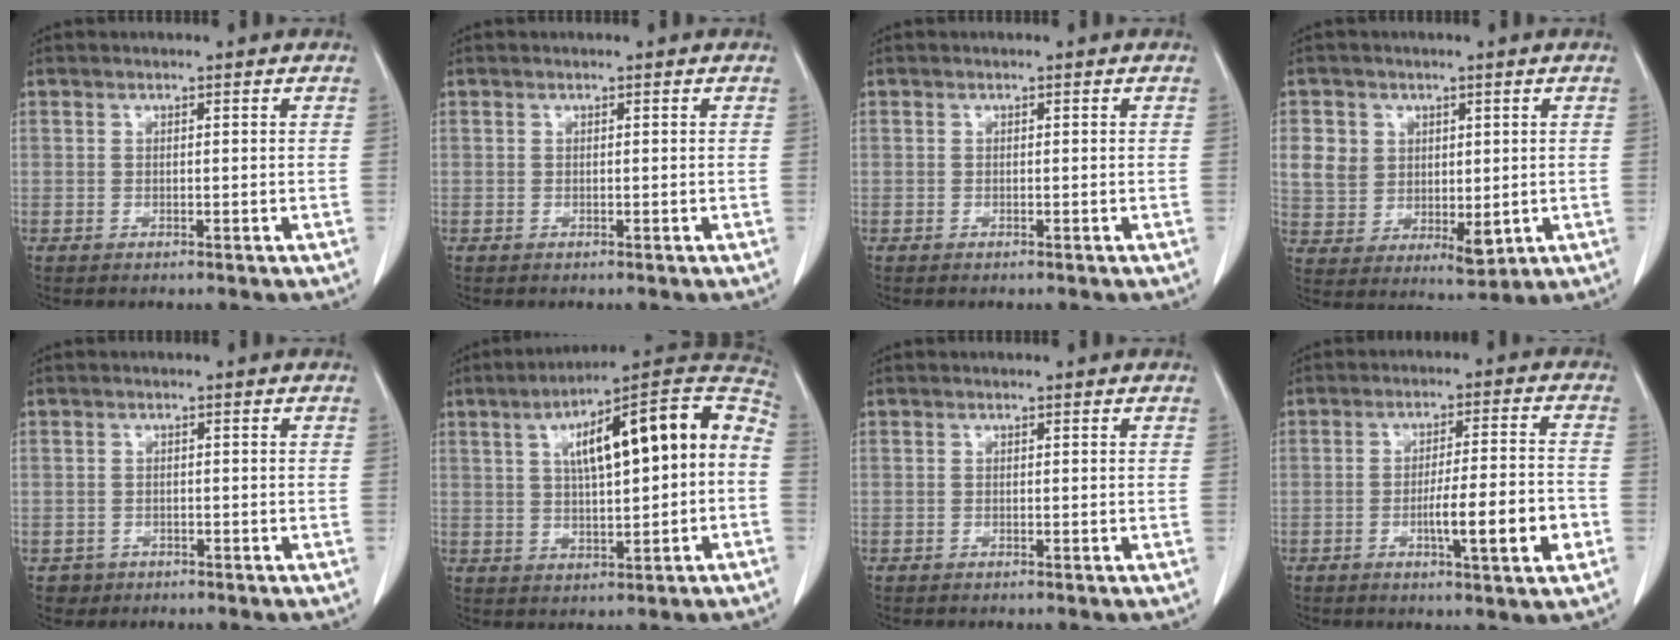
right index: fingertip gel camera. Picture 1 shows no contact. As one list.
[{"total": 0.0}, {"total": 0.0}, {"total": 8.9, "force": [2.1, 7.3, 4.7], "torque": [-0.090, 0.001, 0.057]}, {"total": 2.1, "force": [-1.1, 1.7, -0.2], "torque": [0.001, 0.009, -0.018]}, {"total": 18.1, "force": [2.6, 3.9, 17.5], "torque": [-0.267, 0.047, 0.036]}, {"total": 0.0}, {"total": 9.4, "force": [-3.2, 0.4, 8.8], "torque": [-0.138, 0.000, -0.048]}]